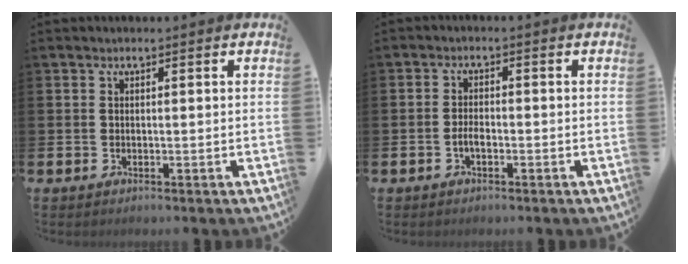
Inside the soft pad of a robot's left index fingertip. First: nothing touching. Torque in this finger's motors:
{"motor_torque": [0.23, 0.17, 0.05, 0.04]}